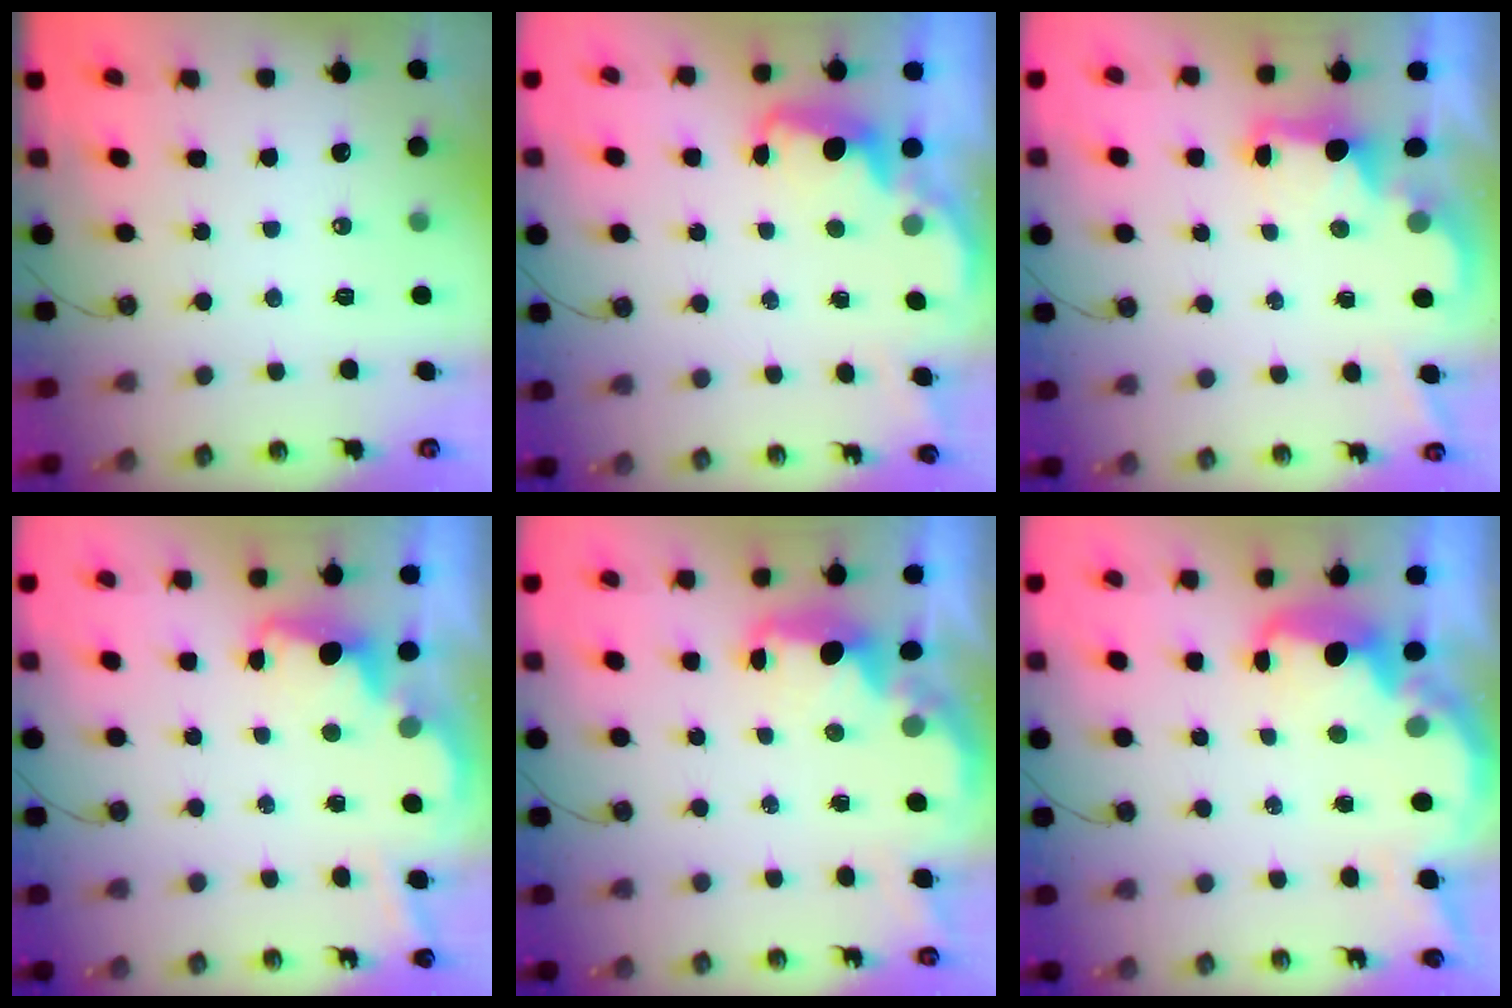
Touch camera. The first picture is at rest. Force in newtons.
{"total": 2.3, "press": 2.3, "slide": 0.5}
{"total": 2.1, "press": 1.9, "slide": 0.8}
{"total": 3.4, "press": 3.3, "slide": 0.8}
{"total": 2.7, "press": 2.6, "slide": 0.6}
{"total": 5.9, "press": 5.9, "slide": 0.6}